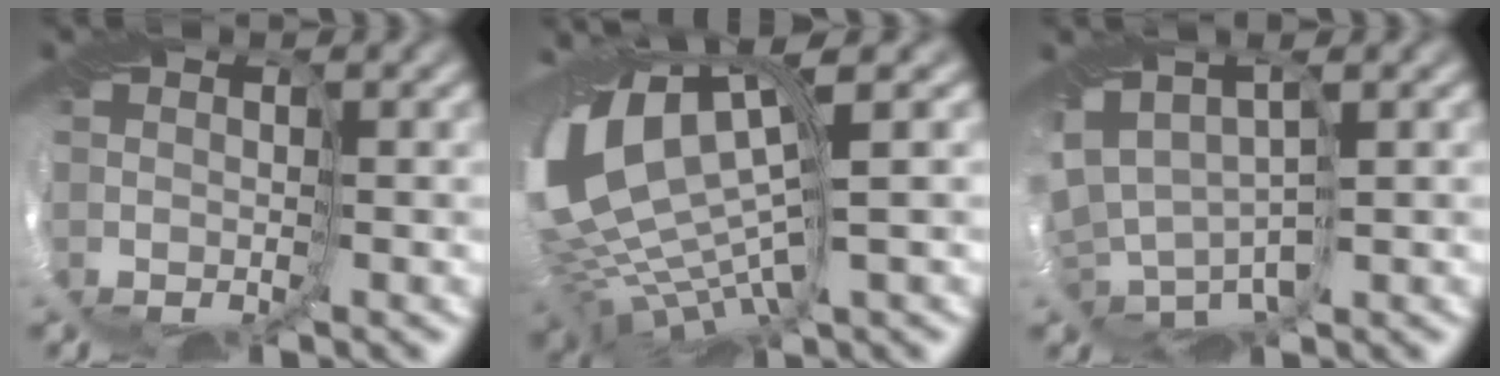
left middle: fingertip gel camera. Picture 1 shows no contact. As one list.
[{"total": 12.3, "force": [2.2, 6.1, 10.5], "torque": [-0.247, -0.005, 0.067]}, {"total": 3.5, "force": [0.2, 2.2, 2.7], "torque": [-0.075, 0.014, 0.033]}]